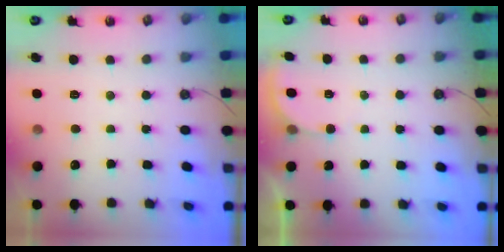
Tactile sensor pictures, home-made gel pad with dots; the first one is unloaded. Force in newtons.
{"total": 2.5, "press": 2.5, "slide": 0.3}